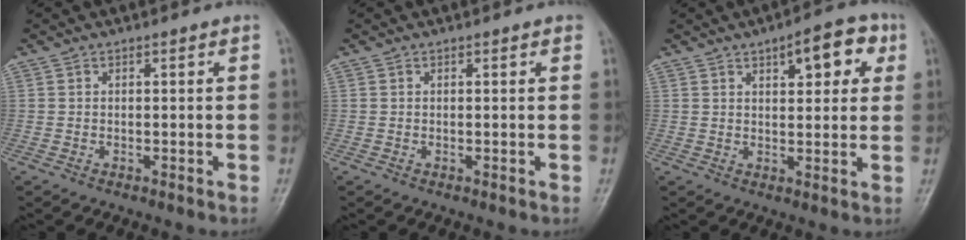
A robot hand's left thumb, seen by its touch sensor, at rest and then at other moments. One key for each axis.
{"total": 0.5, "fx": 0.3, "fy": 0.2, "fz": 0.4, "tx": -0.006, "ty": 0.000, "tz": -0.001}
{"total": 8.0, "fx": 3.5, "fy": 3.7, "fz": 6.2, "tx": -0.045, "ty": -0.004, "tz": 0.037}